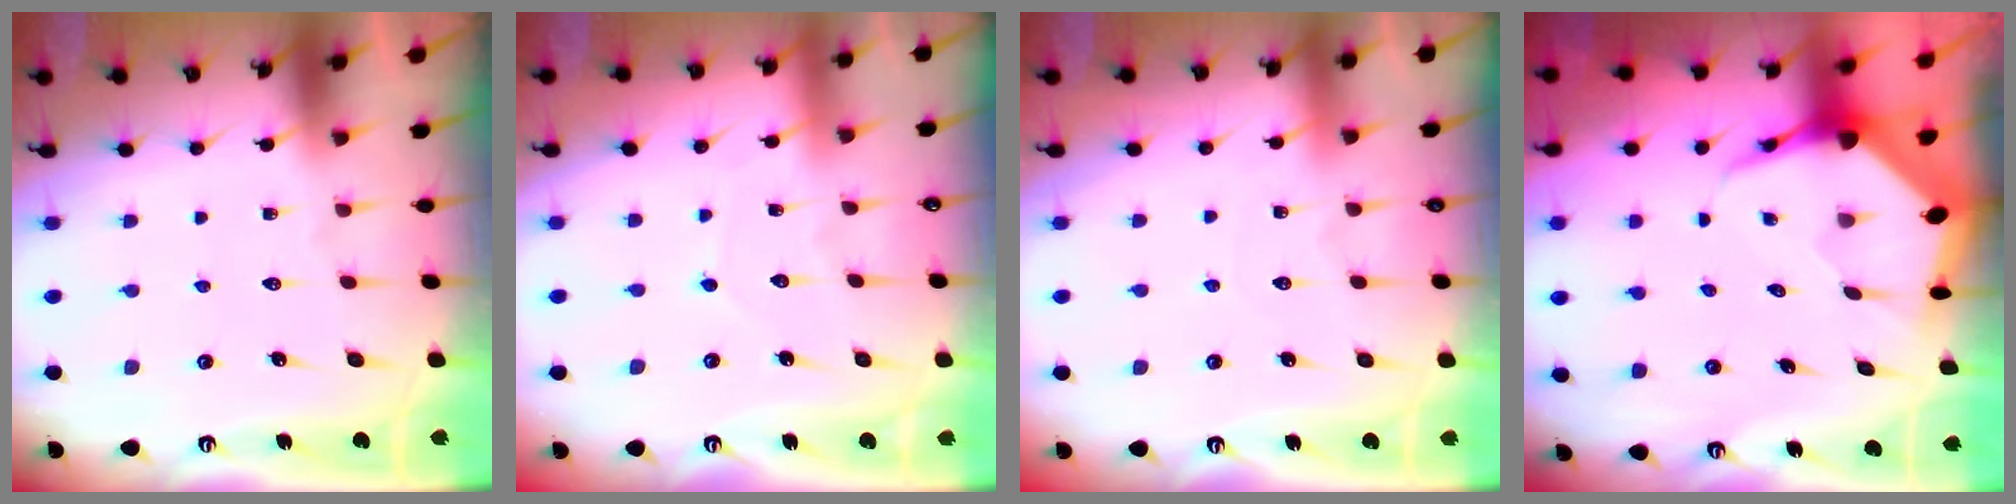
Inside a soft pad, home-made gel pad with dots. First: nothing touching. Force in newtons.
{"total": 3.3, "press": 3.3, "slide": 0.1}
{"total": 3.9, "press": 3.9, "slide": 0.4}
{"total": 5.6, "press": 5.5, "slide": 0.8}